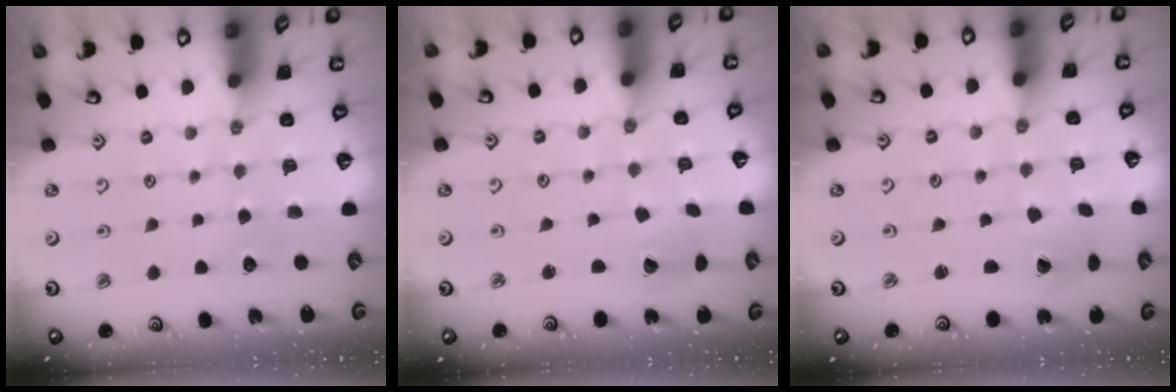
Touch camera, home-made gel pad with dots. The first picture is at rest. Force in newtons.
{"total": 2.8, "press": 2.8, "slide": 0.4}
{"total": 1.2, "press": 1.2, "slide": 0.2}